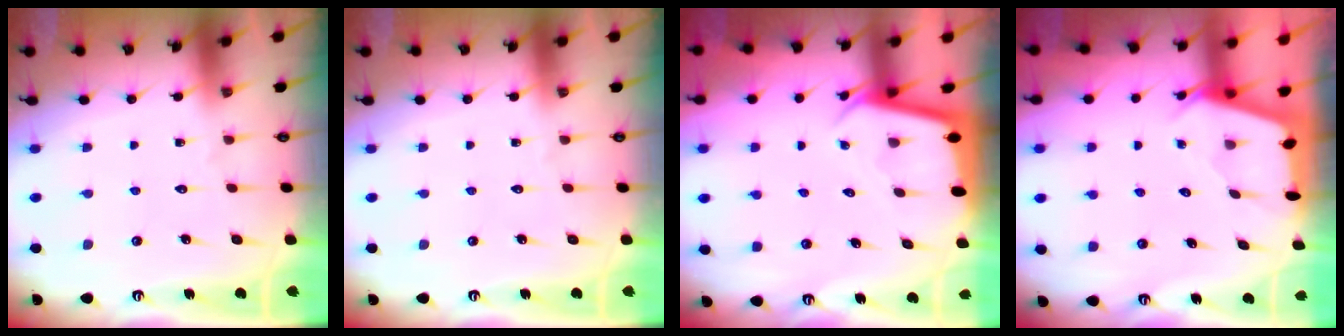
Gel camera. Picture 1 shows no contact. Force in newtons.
{"total": 0.0}
{"total": 2.3, "press": 2.3, "slide": 0.1}
{"total": 2.5, "press": 2.5, "slide": 0.2}